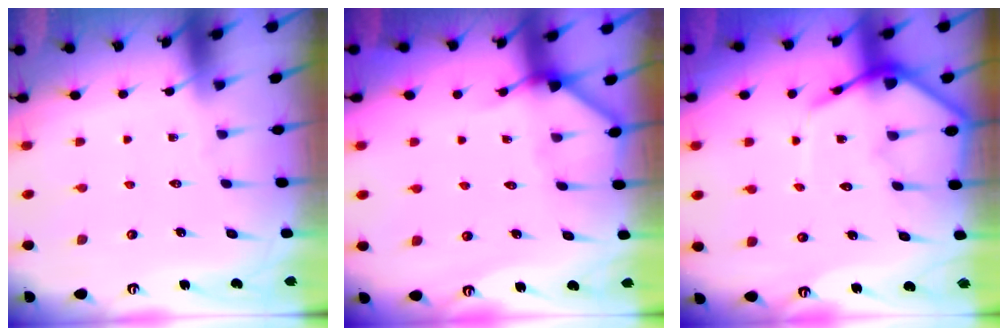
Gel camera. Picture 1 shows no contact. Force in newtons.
{"total": 4.6, "press": 4.6, "slide": 0.5}
{"total": 8.5, "press": 8.5, "slide": 0.8}